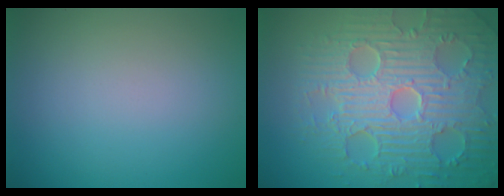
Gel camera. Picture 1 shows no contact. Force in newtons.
{"total": 9.2, "press": 6.5, "slide": 6.5}